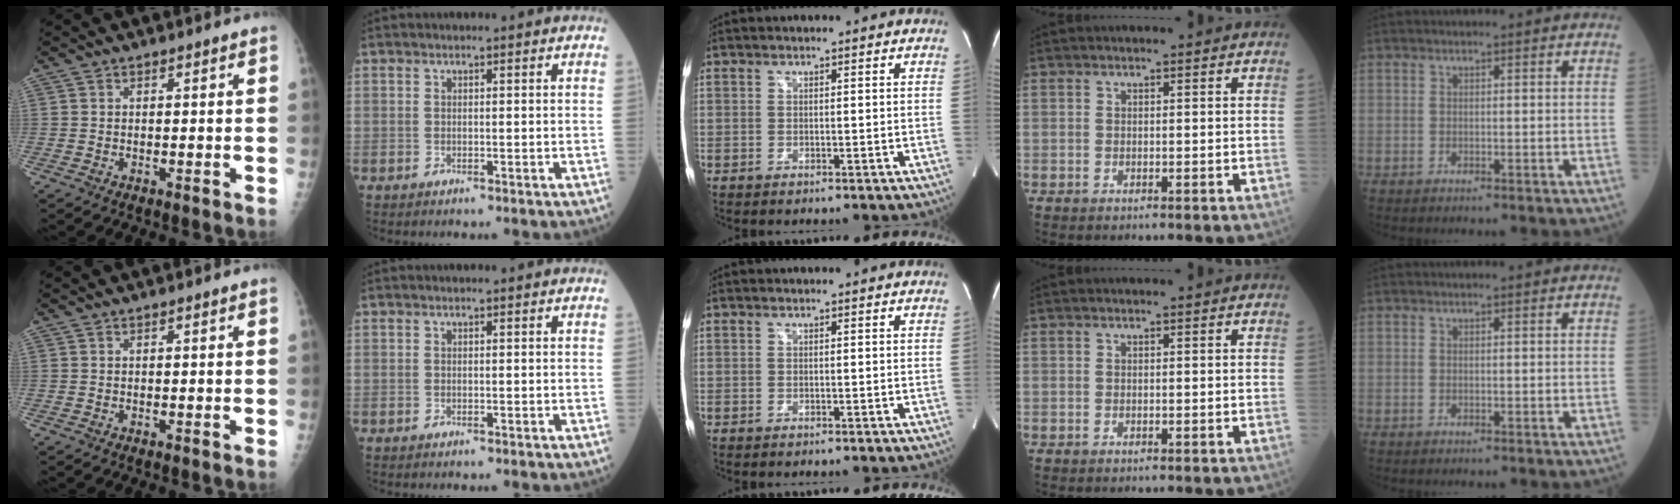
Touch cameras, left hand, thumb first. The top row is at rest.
{}